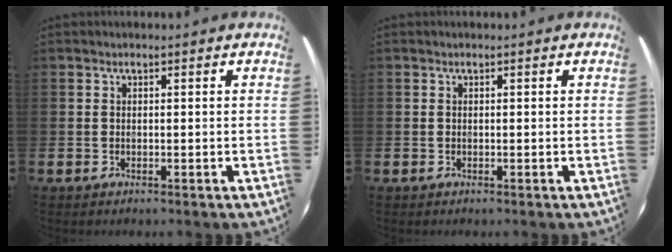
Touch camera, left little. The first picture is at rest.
{"total": 0.0}